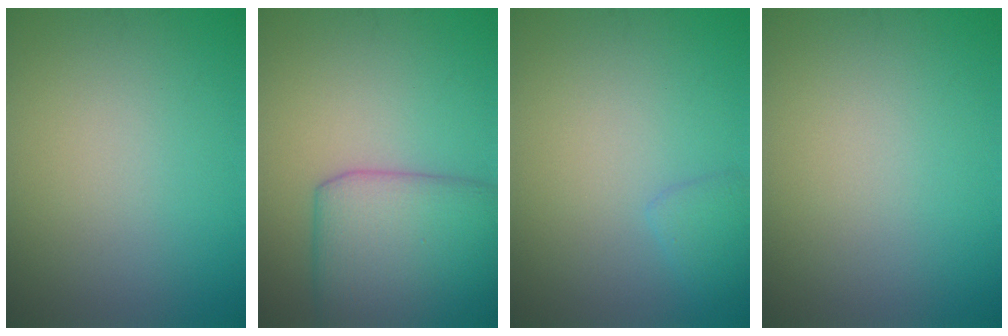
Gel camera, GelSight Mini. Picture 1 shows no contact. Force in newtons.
{"total": 7.7, "press": 7.6, "slide": 0.2}
{"total": 1.4, "press": 1.4, "slide": 0.1}
{"total": 0.0}